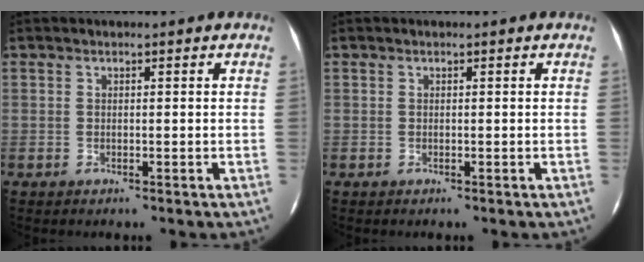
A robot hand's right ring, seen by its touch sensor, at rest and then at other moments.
{"total": 0.0}